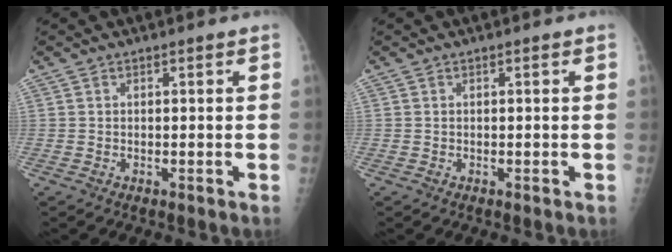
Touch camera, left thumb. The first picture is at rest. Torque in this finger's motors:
{"motor_torque": [-0.06, 0.13, 0.08, 0.03, 0.00]}